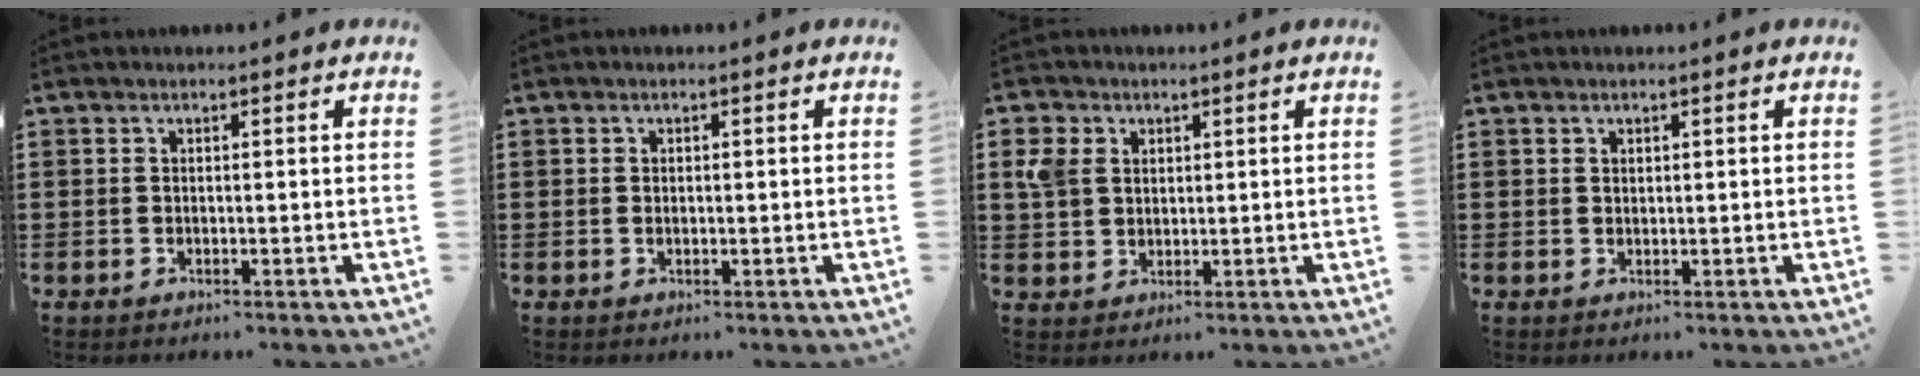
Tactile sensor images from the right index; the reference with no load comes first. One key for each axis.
{"total": 0.5, "fx": 0.0, "fy": 0.3, "fz": 0.4, "tx": -0.009, "ty": 0.001, "tz": 0.001}
{"total": 4.8, "fx": 1.8, "fy": 4.0, "fz": 2.1, "tx": -0.063, "ty": 0.012, "tz": 0.031}
{"total": 0.7, "fx": 0.5, "fy": 0.4, "fz": 0.2, "tx": -0.005, "ty": 0.002, "tz": 0.011}